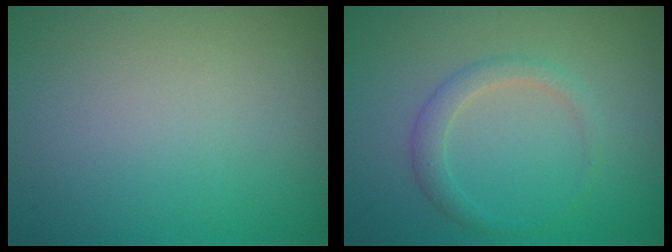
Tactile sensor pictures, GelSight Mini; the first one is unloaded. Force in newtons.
{"total": 1.8, "press": 1.8, "slide": 0.0}